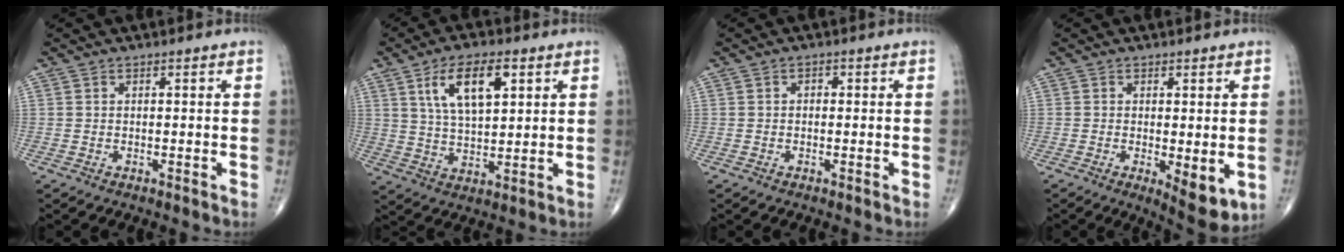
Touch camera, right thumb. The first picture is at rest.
{"total": 11.1, "force": [4.6, 4.8, 8.9], "torque": [-0.149, -0.013, 0.089]}
{"total": 0.9, "force": [0.0, 0.7, 0.6], "torque": [-0.005, 0.004, -0.003]}
{"total": 6.6, "force": [-1.2, 2.4, 6.1], "torque": [-0.085, -0.021, -0.014]}